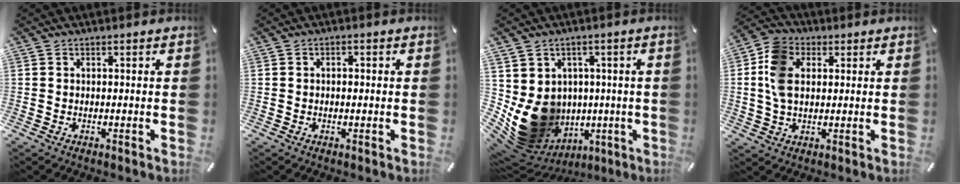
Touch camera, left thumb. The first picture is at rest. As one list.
[{"total": 1.2, "force": [-0.2, 0.7, 1.0], "torque": [-0.018, 0.003, -0.005]}, {"total": 15.4, "force": [-1.6, 13.7, 6.9], "torque": [-0.118, -0.017, -0.005]}, {"total": 9.2, "force": [2.0, 6.8, 5.9], "torque": [-0.149, 0.010, 0.036]}]